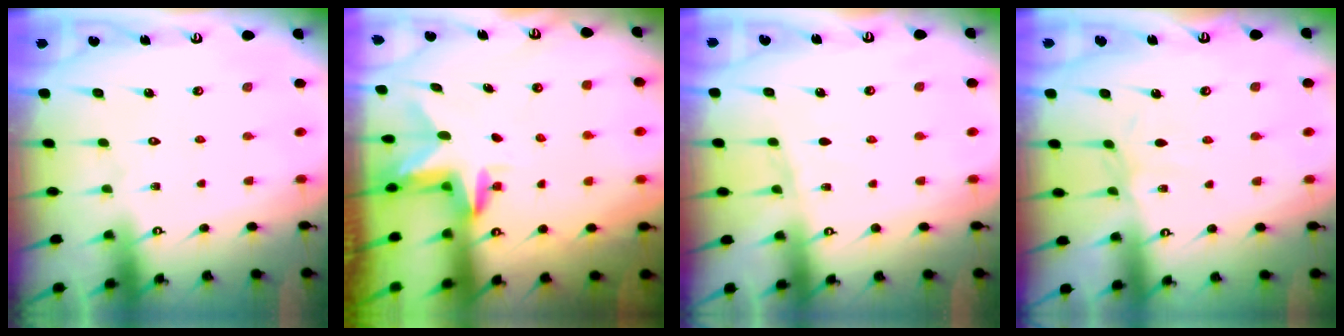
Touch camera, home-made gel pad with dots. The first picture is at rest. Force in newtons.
{"total": 2.9, "press": 2.9, "slide": 0.2}
{"total": 4.7, "press": 4.7, "slide": 0.6}
{"total": 1.7, "press": 1.6, "slide": 0.4}